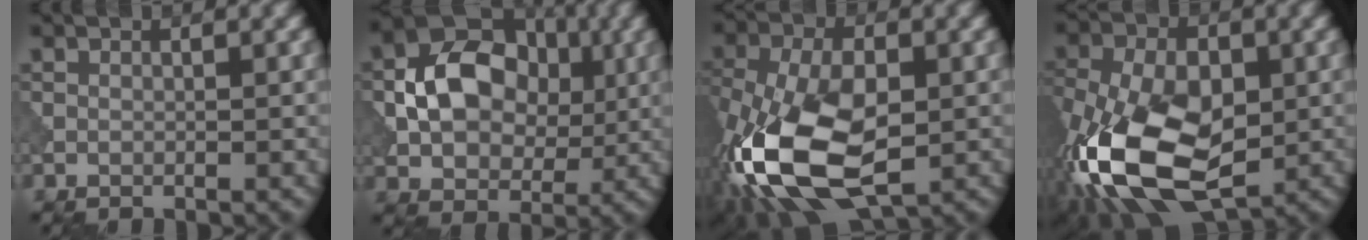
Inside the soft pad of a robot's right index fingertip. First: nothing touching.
{"total": 9.0, "force": [0.5, 6.8, 5.9], "torque": [-0.102, 0.003, 0.003]}
{"total": 13.3, "force": [-3.9, 7.3, 10.4], "torque": [-0.230, -0.014, -0.072]}
{"total": 14.1, "force": [-4.0, 8.2, 10.8], "torque": [-0.237, -0.016, -0.077]}